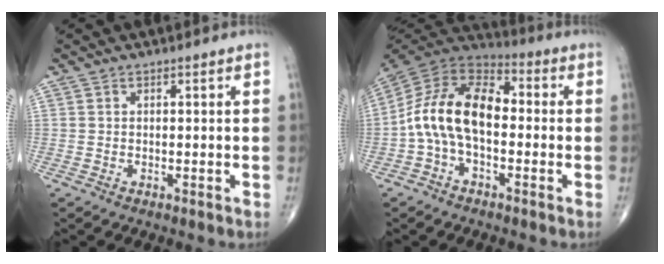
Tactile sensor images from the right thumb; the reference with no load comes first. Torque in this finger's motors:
{"motor_torque": [1.67, 1.67, 0.47, -0.46, 0.42]}